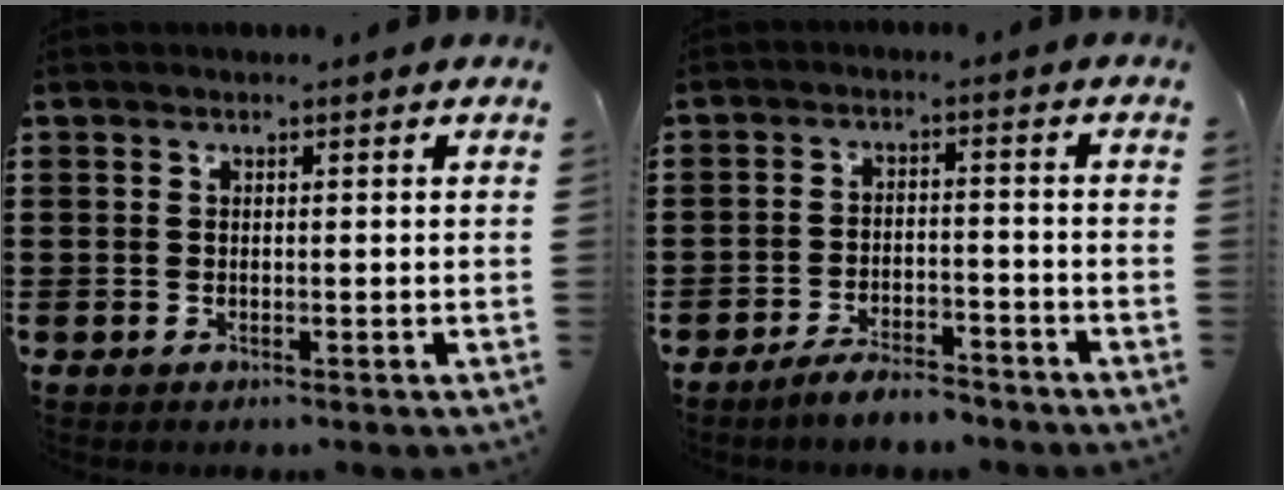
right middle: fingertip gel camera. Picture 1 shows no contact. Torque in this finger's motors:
{"motor_torque": [1.33, -0.15, 0.26, 0.21]}